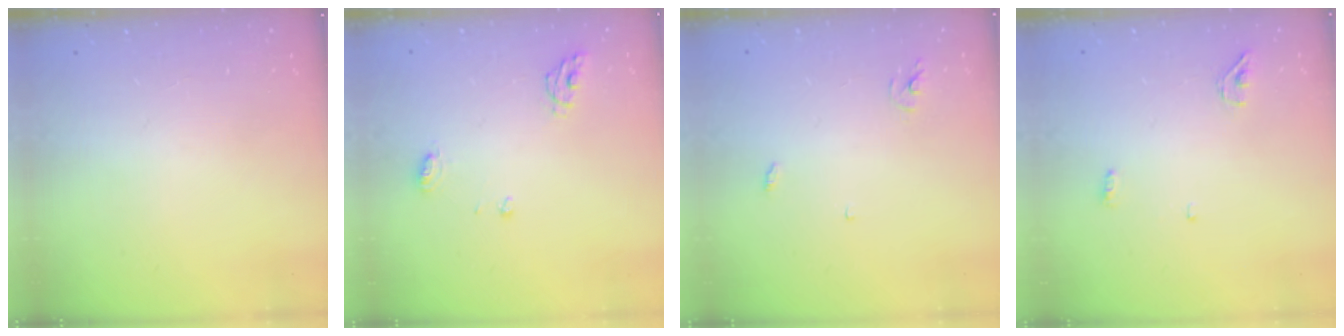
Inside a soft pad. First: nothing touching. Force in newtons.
{"total": 6.0, "press": 6.0, "slide": 0.7}
{"total": 3.0, "press": 3.0, "slide": 0.2}
{"total": 3.7, "press": 3.6, "slide": 0.9}